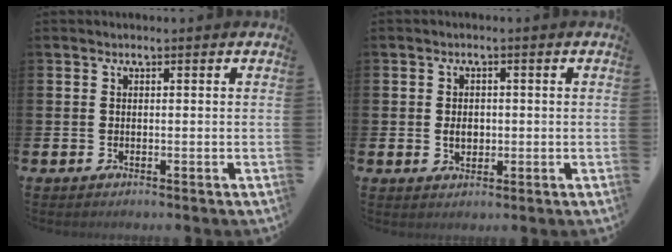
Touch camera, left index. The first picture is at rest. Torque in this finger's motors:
{"motor_torque": [0.43, -0.22, 0.04, 0.02]}